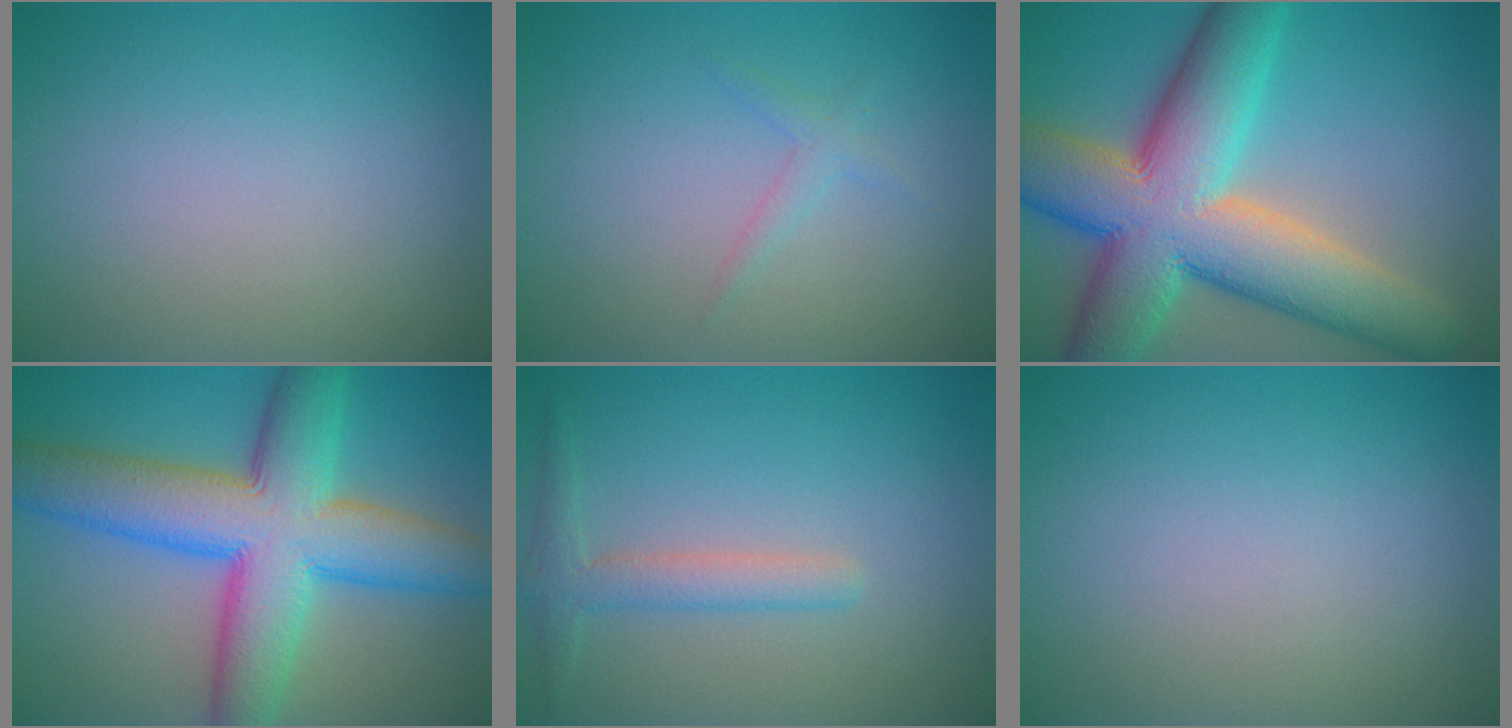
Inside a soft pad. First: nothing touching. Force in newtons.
{"total": 1.1, "press": 1.1, "slide": 0.0}
{"total": 14.2, "press": 14.1, "slide": 0.8}
{"total": 11.6, "press": 11.6, "slide": 0.3}
{"total": 2.4, "press": 2.4, "slide": 0.1}
{"total": 0.0}